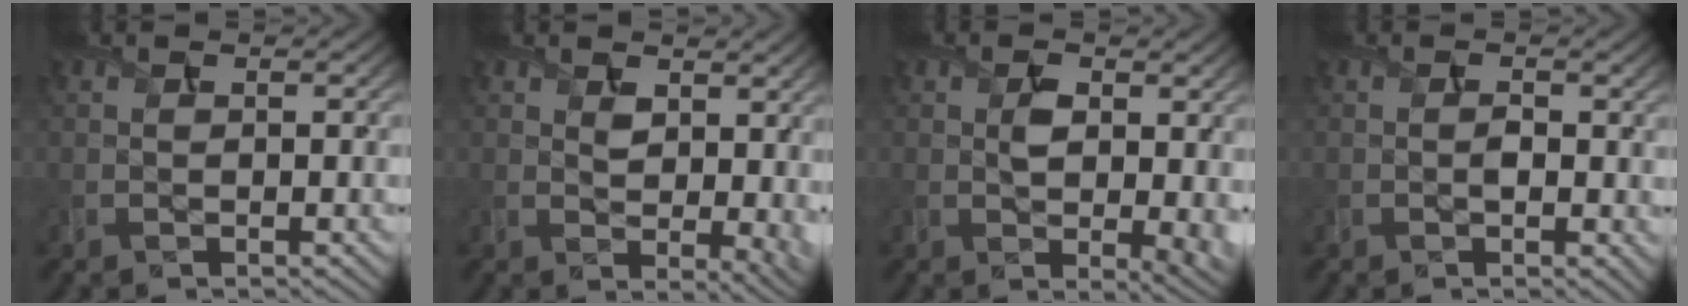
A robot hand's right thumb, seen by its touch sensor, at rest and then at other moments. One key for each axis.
{"total": 5.1, "fx": 1.6, "fy": 3.0, "fz": 3.8, "tx": -0.060, "ty": -0.007, "tz": 0.032}
{"total": 5.1, "fx": 0.6, "fy": 2.6, "fz": 4.3, "tx": -0.069, "ty": -0.007, "tz": 0.014}
{"total": 1.9, "fx": -0.2, "fy": 0.9, "fz": 1.7, "tx": -0.027, "ty": -0.004, "tz": -0.002}